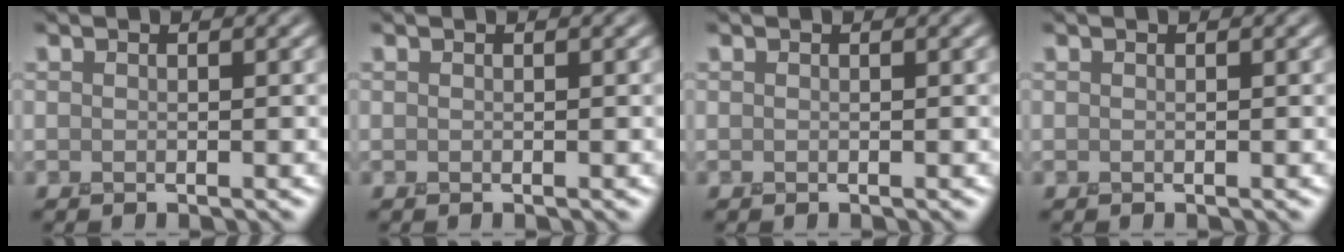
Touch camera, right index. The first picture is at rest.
{"total": 0.0}
{"total": 0.0}
{"total": 0.0}